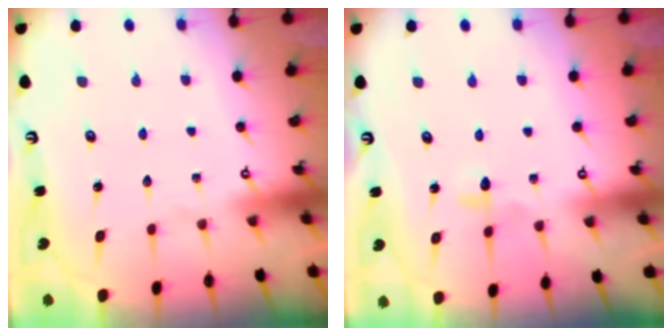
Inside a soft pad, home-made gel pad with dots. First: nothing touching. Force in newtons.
{"total": 3.1, "press": 3.0, "slide": 0.7}